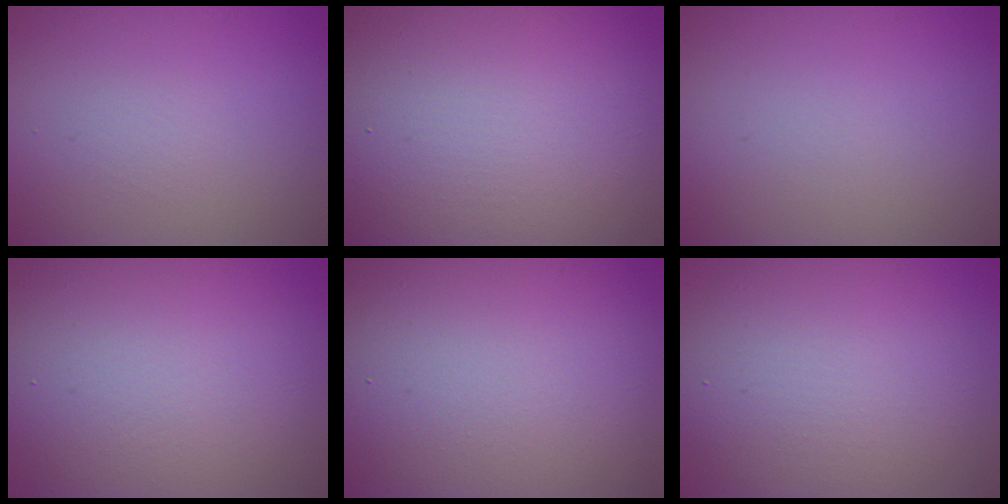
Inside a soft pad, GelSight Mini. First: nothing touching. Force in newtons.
{"total": 15.0, "press": 15.0, "slide": 0.9}
{"total": 0.0}
{"total": 12.4, "press": 12.4, "slide": 0.5}
{"total": 14.3, "press": 14.3, "slide": 1.3}
{"total": 8.2, "press": 8.2, "slide": 0.3}